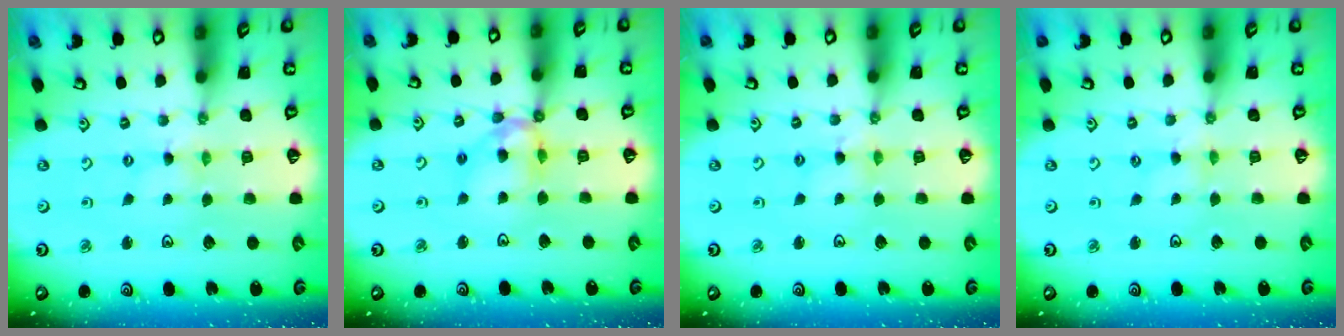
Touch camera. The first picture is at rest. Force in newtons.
{"total": 11.5, "press": 11.4, "slide": 1.1}
{"total": 3.6, "press": 3.6, "slide": 0.4}
{"total": 0.0}